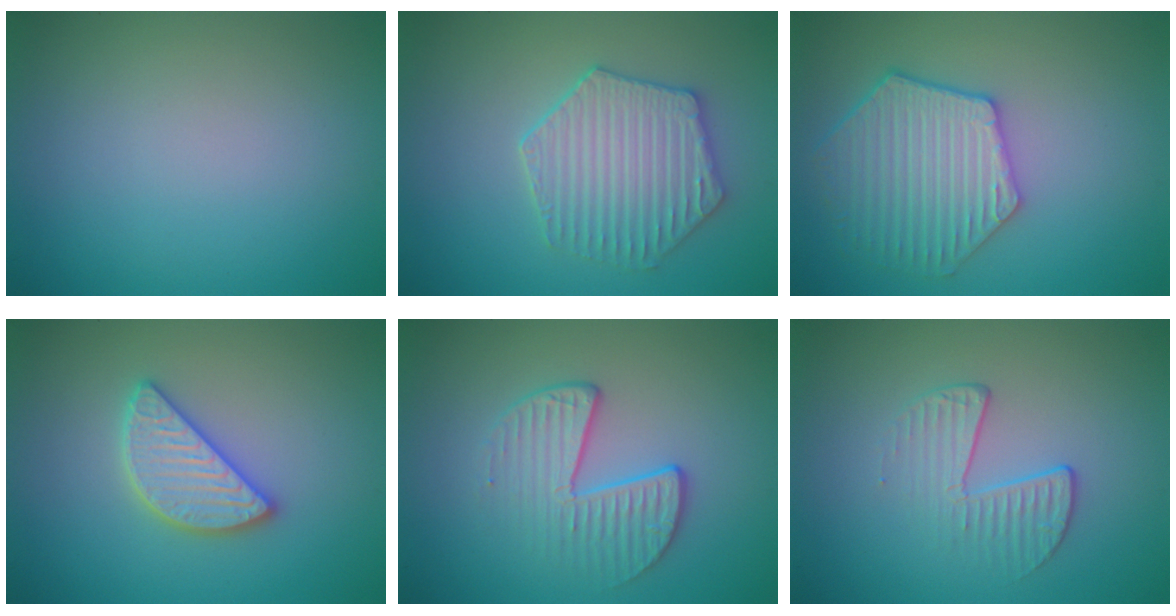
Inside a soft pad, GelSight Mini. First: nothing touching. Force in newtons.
{"total": 4.7, "press": 4.2, "slide": 2.1}
{"total": 5.3, "press": 4.9, "slide": 2.0}
{"total": 4.2, "press": 4.2, "slide": 0.3}
{"total": 3.4, "press": 2.8, "slide": 2.0}
{"total": 2.2, "press": 1.3, "slide": 1.8}